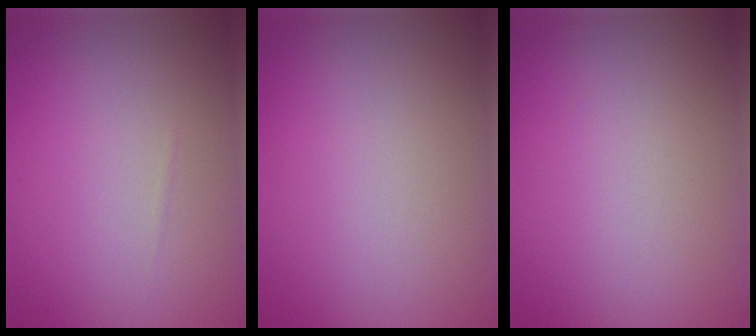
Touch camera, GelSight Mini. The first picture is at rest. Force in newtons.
{"total": 0.0}
{"total": 0.0}